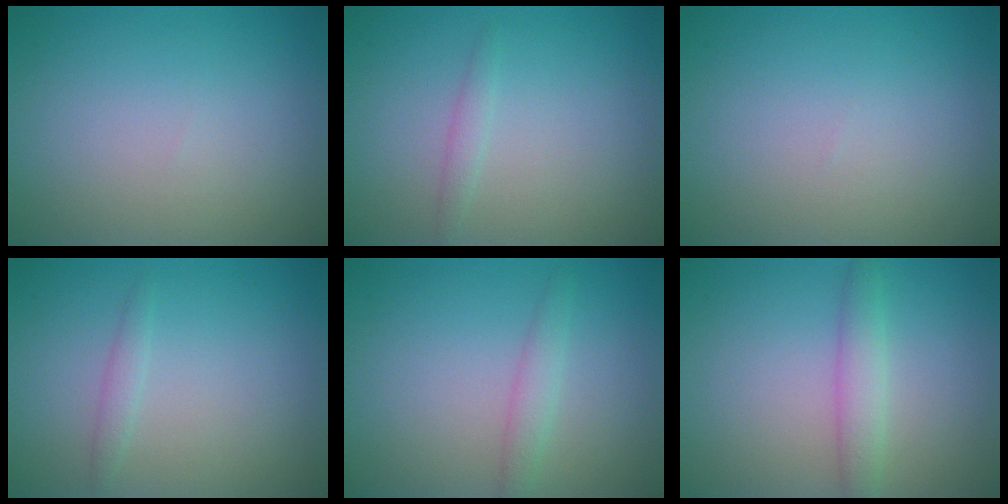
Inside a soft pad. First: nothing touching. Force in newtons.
{"total": 0.9, "press": 0.9, "slide": 0.1}
{"total": 0.0}
{"total": 1.0, "press": 1.0, "slide": 0.1}
{"total": 1.5, "press": 1.5, "slide": 0.1}
{"total": 2.3, "press": 2.3, "slide": 0.2}